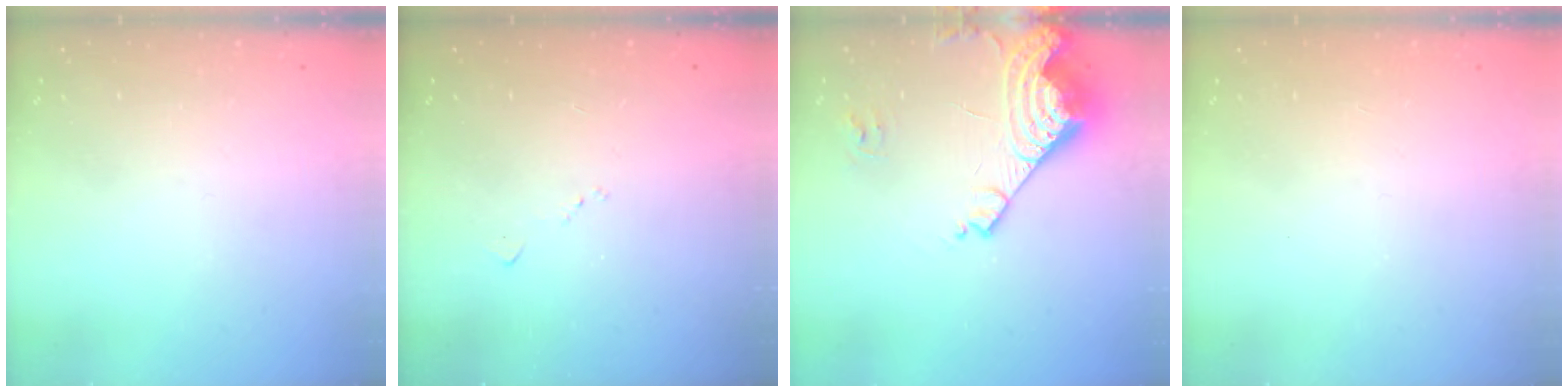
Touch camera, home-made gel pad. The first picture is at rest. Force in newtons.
{"total": 5.5, "press": 5.5, "slide": 0.8}
{"total": 16.9, "press": 16.7, "slide": 2.1}
{"total": 1.1, "press": 1.1, "slide": 0.1}